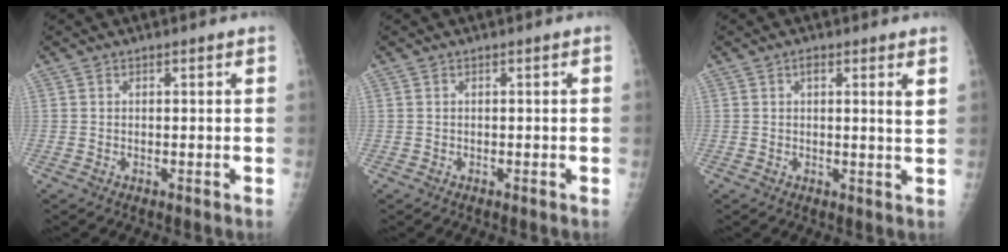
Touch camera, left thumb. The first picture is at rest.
{"total": 0.0}
{"total": 3.5, "force": [1.7, 0.5, 3.1], "torque": [-0.043, -0.009, 0.020]}